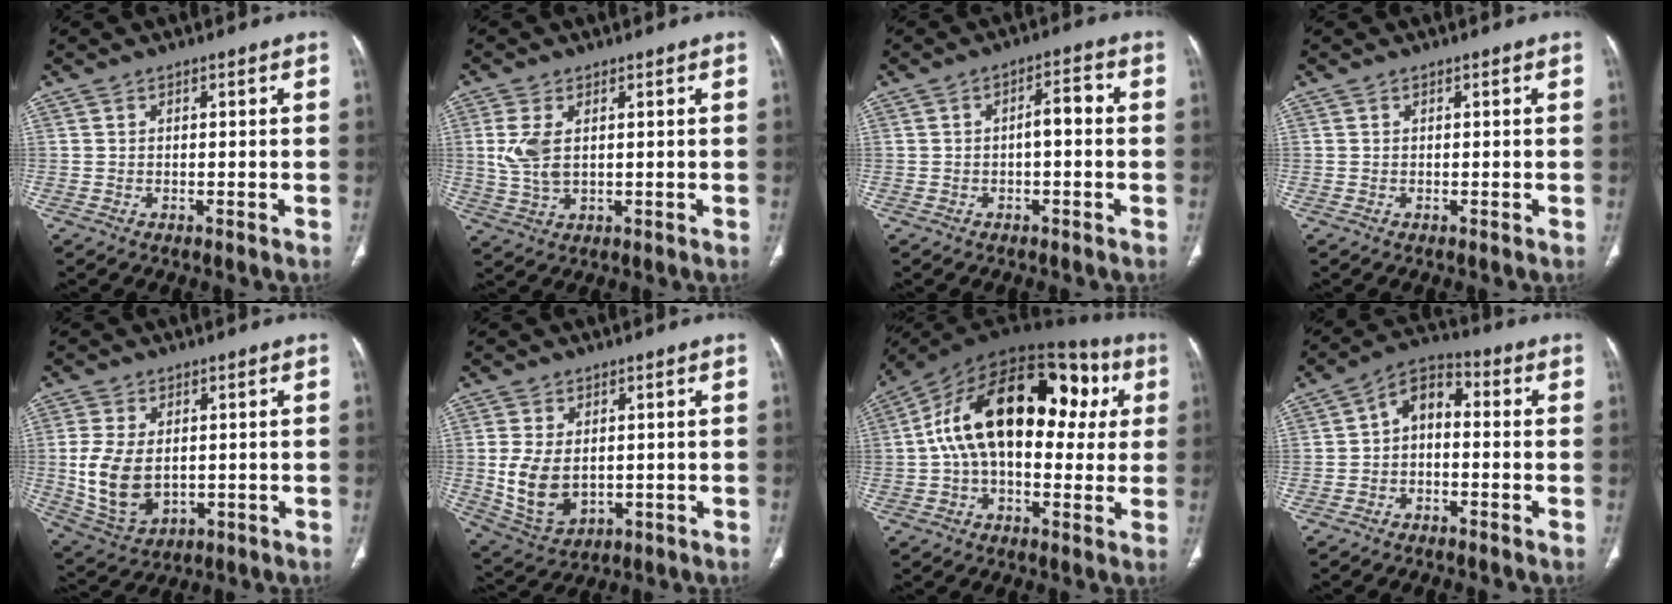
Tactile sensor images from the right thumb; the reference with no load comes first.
{"total": 6.1, "force": [1.2, 3.3, 5.0], "torque": [-0.119, -0.004, 0.029]}
{"total": 4.0, "force": [-0.4, 1.6, 3.6], "torque": [-0.051, 0.019, -0.011]}
{"total": 0.0}
{"total": 11.4, "force": [0.0, 7.5, 8.6], "torque": [-0.169, -0.011, 0.019]}
{"total": 9.8, "force": [0.0, 6.5, 7.3], "torque": [-0.137, -0.012, 0.019]}
{"total": 24.5, "force": [4.3, 13.9, 19.6], "torque": [-0.298, 0.057, 0.055]}
{"total": 7.0, "force": [-0.8, 4.4, 5.4], "torque": [-0.077, 0.034, -0.029]}